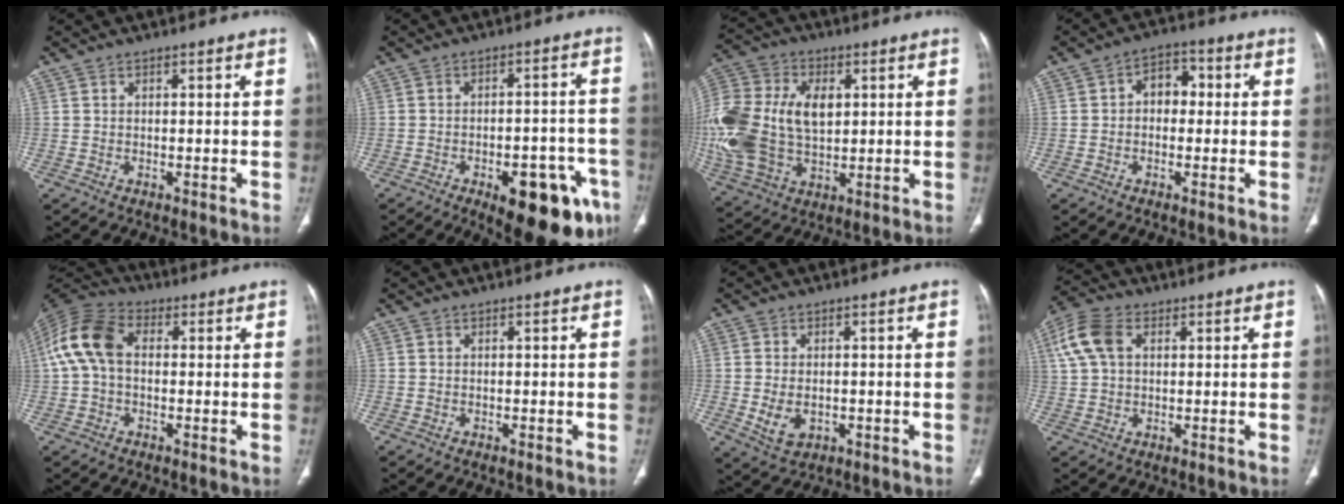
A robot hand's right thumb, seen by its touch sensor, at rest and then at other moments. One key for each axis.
{"total": 17.7, "fx": -8.5, "fy": 7.3, "fz": 13.7, "tx": -0.120, "ty": 0.035, "tz": -0.097}
{"total": 23.8, "fx": 2.2, "fy": 15.7, "fz": 17.7, "tx": -0.408, "ty": 0.006, "tz": 0.051}
{"total": 5.8, "fx": 0.2, "fy": 4.2, "fz": 3.9, "tx": -0.033, "ty": 0.022, "tz": -0.007}
{"total": 11.0, "fx": 0.9, "fy": 7.4, "fz": 8.2, "tx": -0.172, "ty": 0.032, "tz": 0.007}
{"total": 0.0}
{"total": 5.2, "fx": -0.9, "fy": 3.6, "fz": 3.7, "tx": -0.065, "ty": -0.004, "tz": -0.003}
{"total": 8.6, "fx": 2.6, "fy": 5.6, "fz": 5.9, "tx": -0.130, "ty": 0.018, "tz": 0.048}